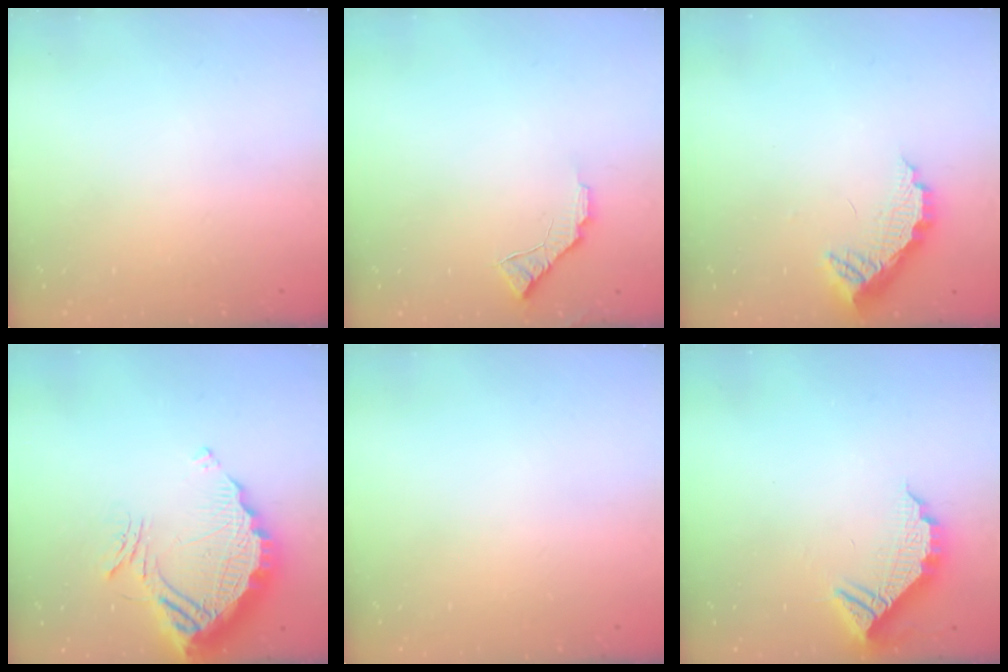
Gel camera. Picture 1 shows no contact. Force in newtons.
{"total": 7.5, "press": 7.5, "slide": 0.7}
{"total": 11.0, "press": 11.0, "slide": 0.7}
{"total": 15.9, "press": 15.8, "slide": 1.2}
{"total": 0.0}
{"total": 9.5, "press": 9.4, "slide": 0.9}